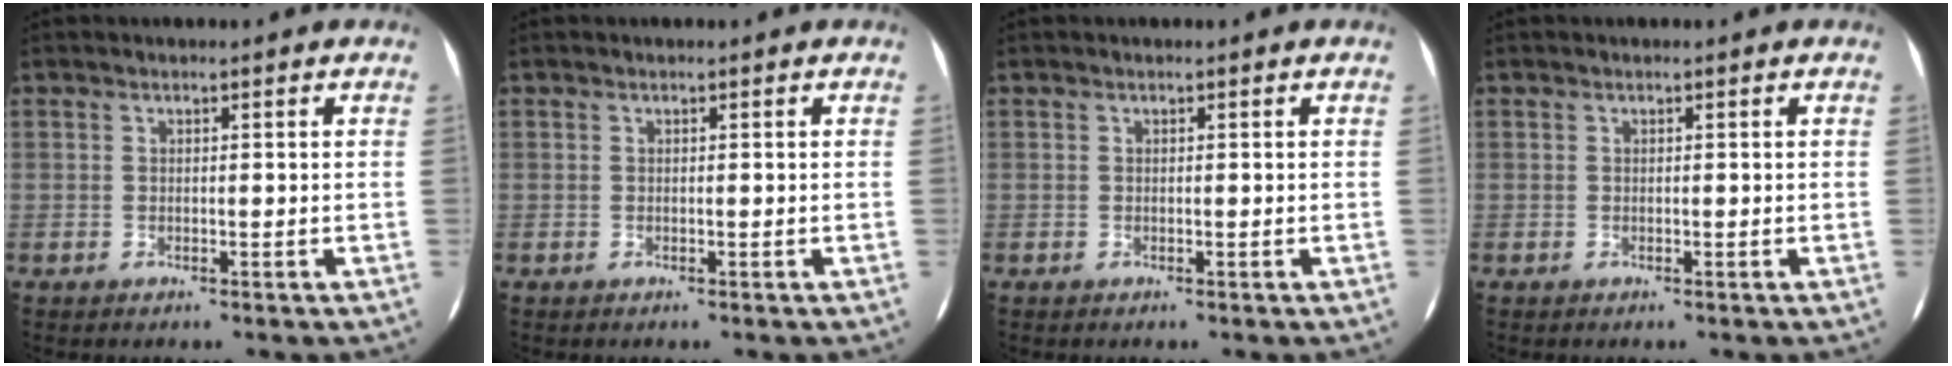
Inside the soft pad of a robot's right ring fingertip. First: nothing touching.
{"total": 0.0}
{"total": 0.0}
{"total": 0.0}